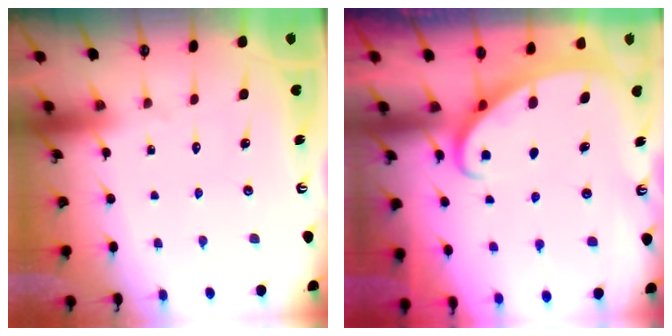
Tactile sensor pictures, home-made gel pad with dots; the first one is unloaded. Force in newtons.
{"total": 2.6, "press": 2.6, "slide": 0.3}